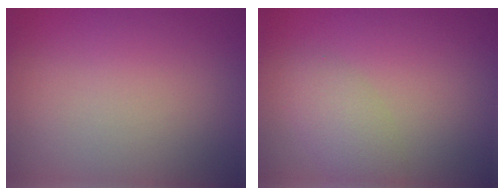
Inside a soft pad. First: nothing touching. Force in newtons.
{"total": 2.6, "press": 2.6, "slide": 0.1}